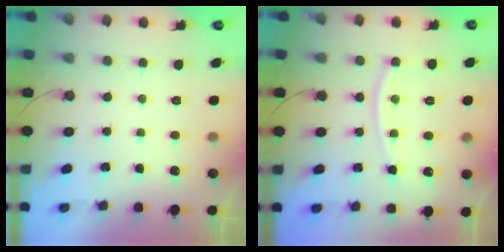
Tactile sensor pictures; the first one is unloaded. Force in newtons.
{"total": 9.2, "press": 9.1, "slide": 1.1}